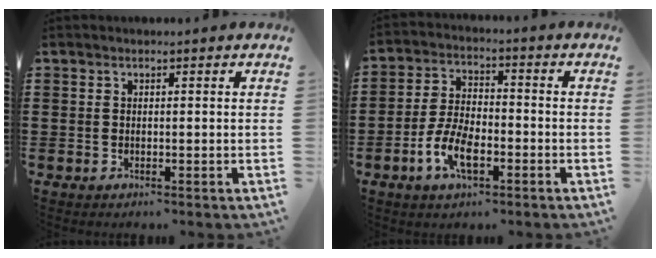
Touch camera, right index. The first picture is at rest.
{"total": 7.2, "force": [-3.0, 3.4, 5.5], "torque": [-0.134, -0.003, -0.063]}